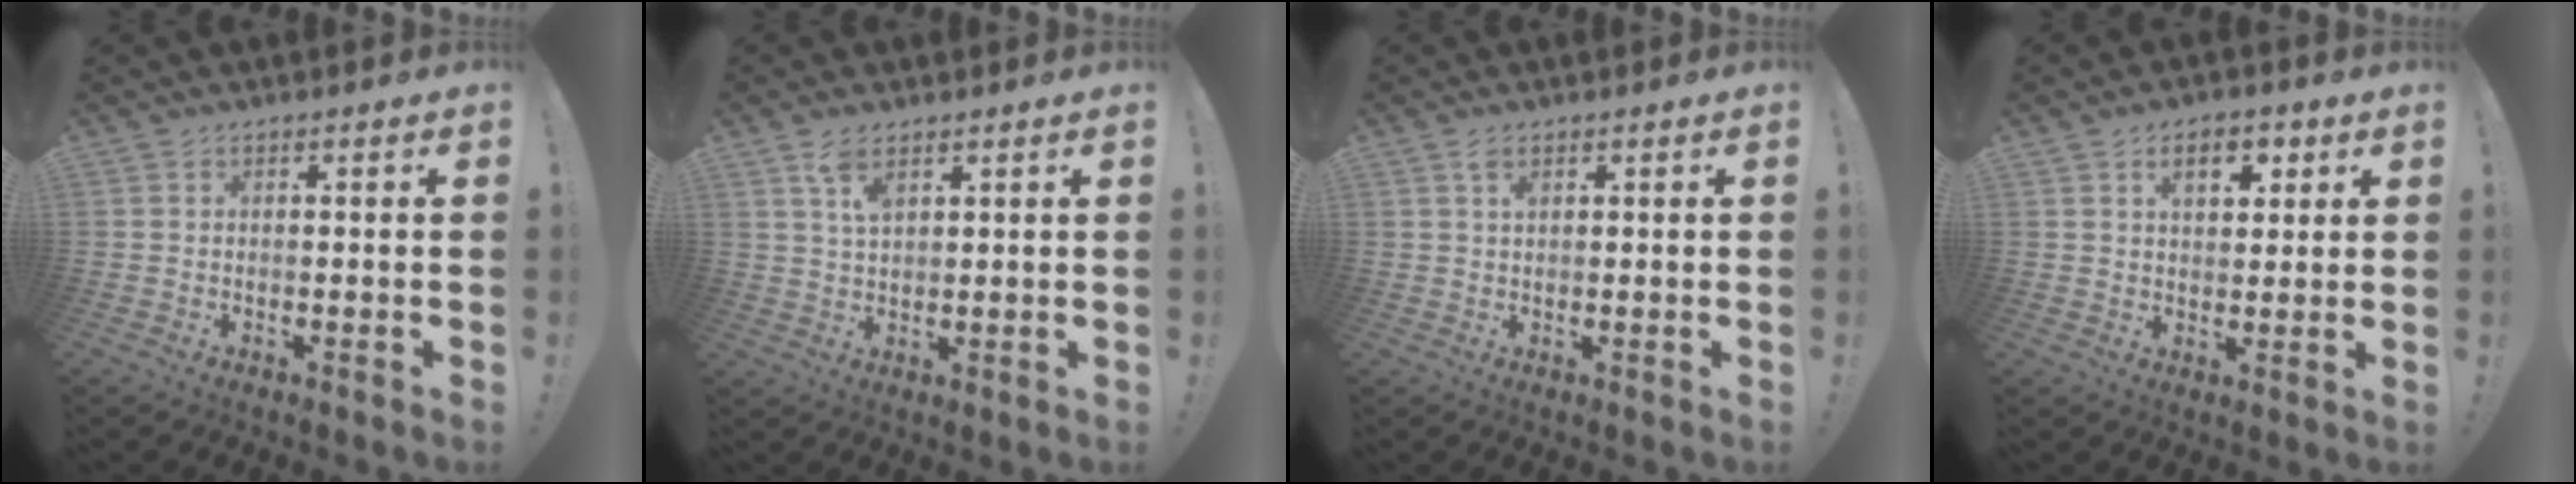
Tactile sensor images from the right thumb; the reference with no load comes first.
{"total": 5.0, "force": [3.1, 2.2, 3.3], "torque": [-0.049, -0.016, 0.052]}
{"total": 2.1, "force": [1.2, 1.0, 1.3], "torque": [-0.013, -0.006, 0.019]}
{"total": 7.2, "force": [3.3, 4.1, 4.9], "torque": [-0.066, -0.002, 0.055]}